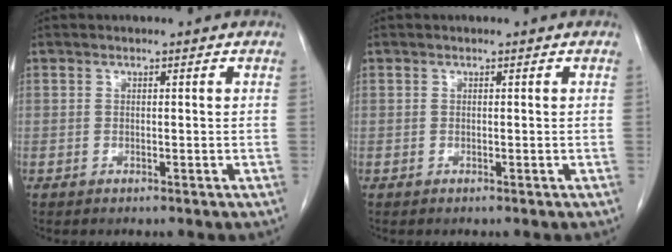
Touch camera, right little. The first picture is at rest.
{"total": 0.0}